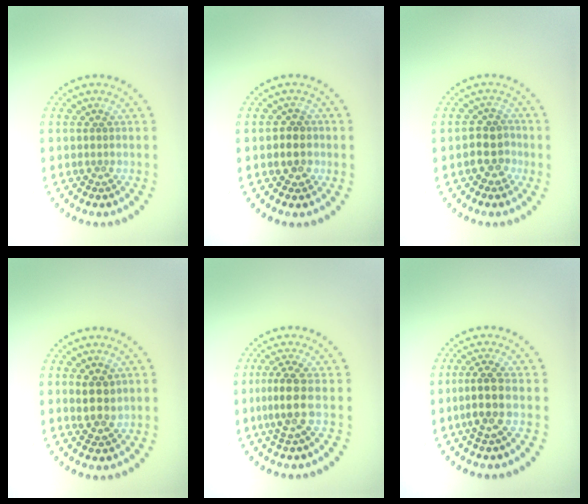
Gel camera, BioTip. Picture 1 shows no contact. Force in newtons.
{"total": 2.0, "press": 1.9, "slide": 0.6}
{"total": 2.5, "press": 2.2, "slide": 1.0}
{"total": 2.5, "press": 2.2, "slide": 1.0}
{"total": 2.8, "press": 2.4, "slide": 1.4}
{"total": 2.5, "press": 2.1, "slide": 1.3}